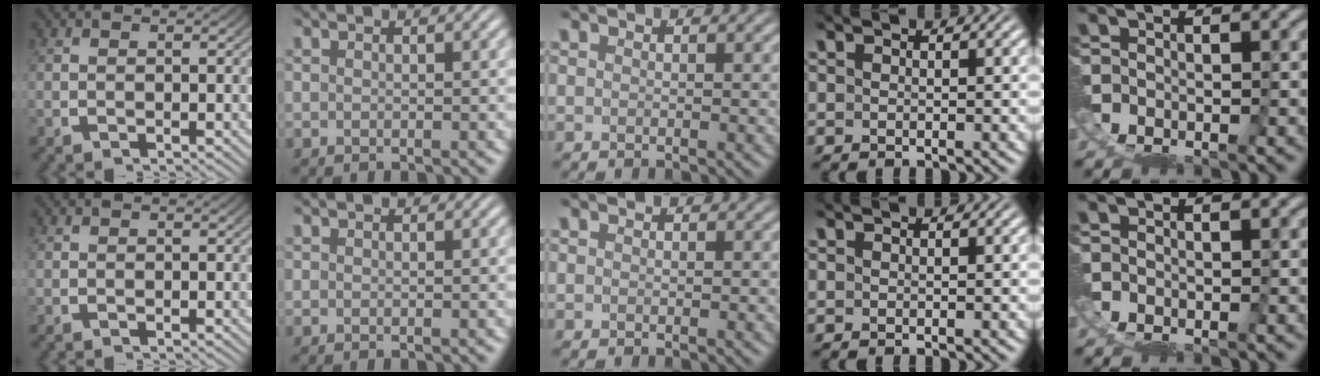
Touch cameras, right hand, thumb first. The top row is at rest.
{}